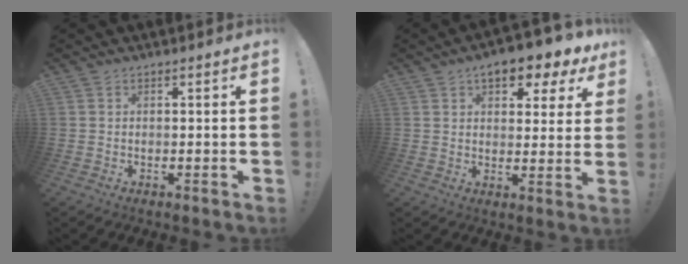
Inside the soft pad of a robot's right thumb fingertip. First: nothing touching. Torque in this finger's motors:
{"motor_torque": [0.44, 0.53, 0.95, 0.48, 0.27]}